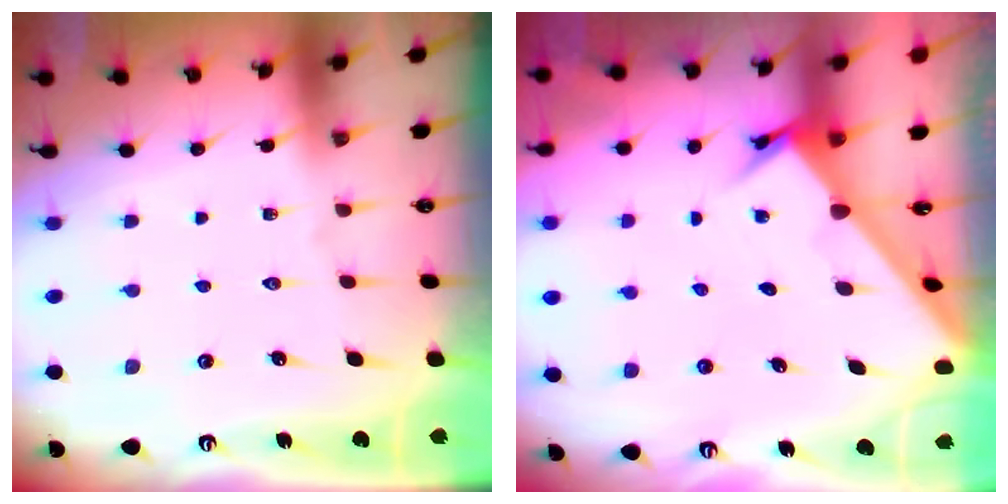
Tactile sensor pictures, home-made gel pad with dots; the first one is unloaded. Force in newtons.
{"total": 2.6, "press": 2.6, "slide": 0.3}